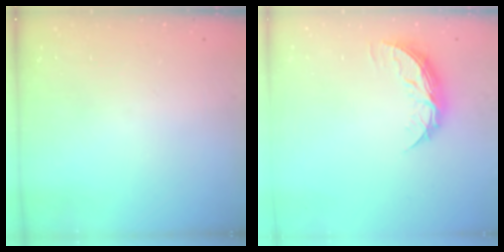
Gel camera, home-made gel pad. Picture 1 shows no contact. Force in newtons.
{"total": 8.2, "press": 8.2, "slide": 0.5}